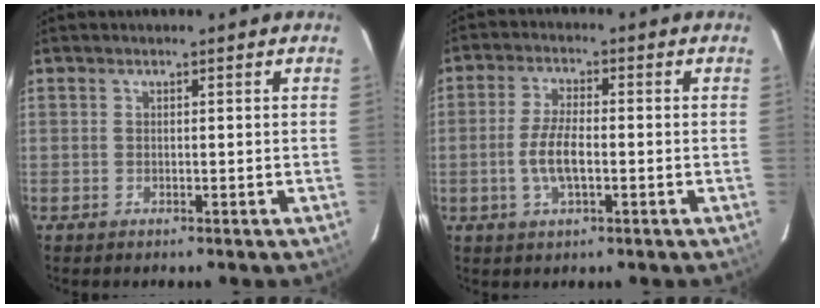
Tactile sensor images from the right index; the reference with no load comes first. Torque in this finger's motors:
{"motor_torque": [1.23, -0.26, 0.69, 0.15]}